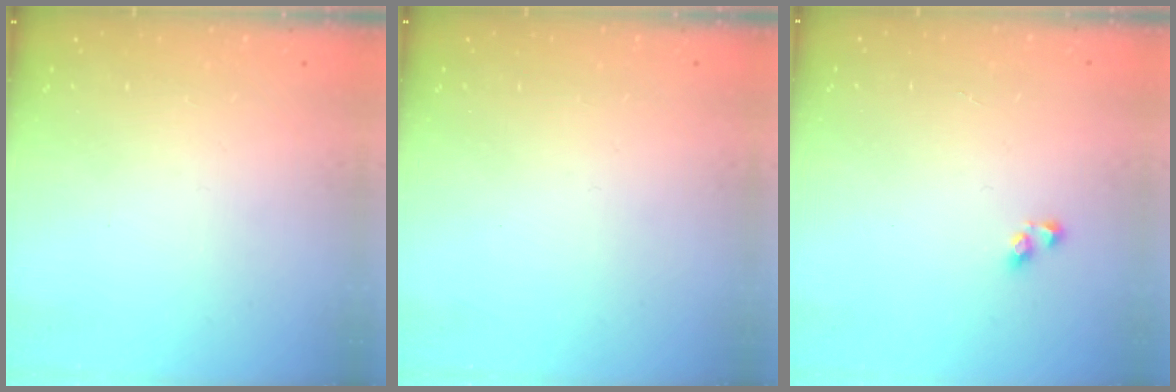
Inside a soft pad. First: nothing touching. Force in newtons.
{"total": 0.0}
{"total": 2.9, "press": 2.9, "slide": 0.2}